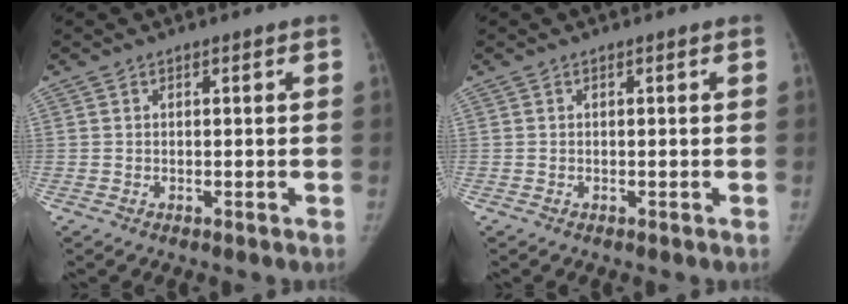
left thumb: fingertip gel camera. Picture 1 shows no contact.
{"total": 0.0}